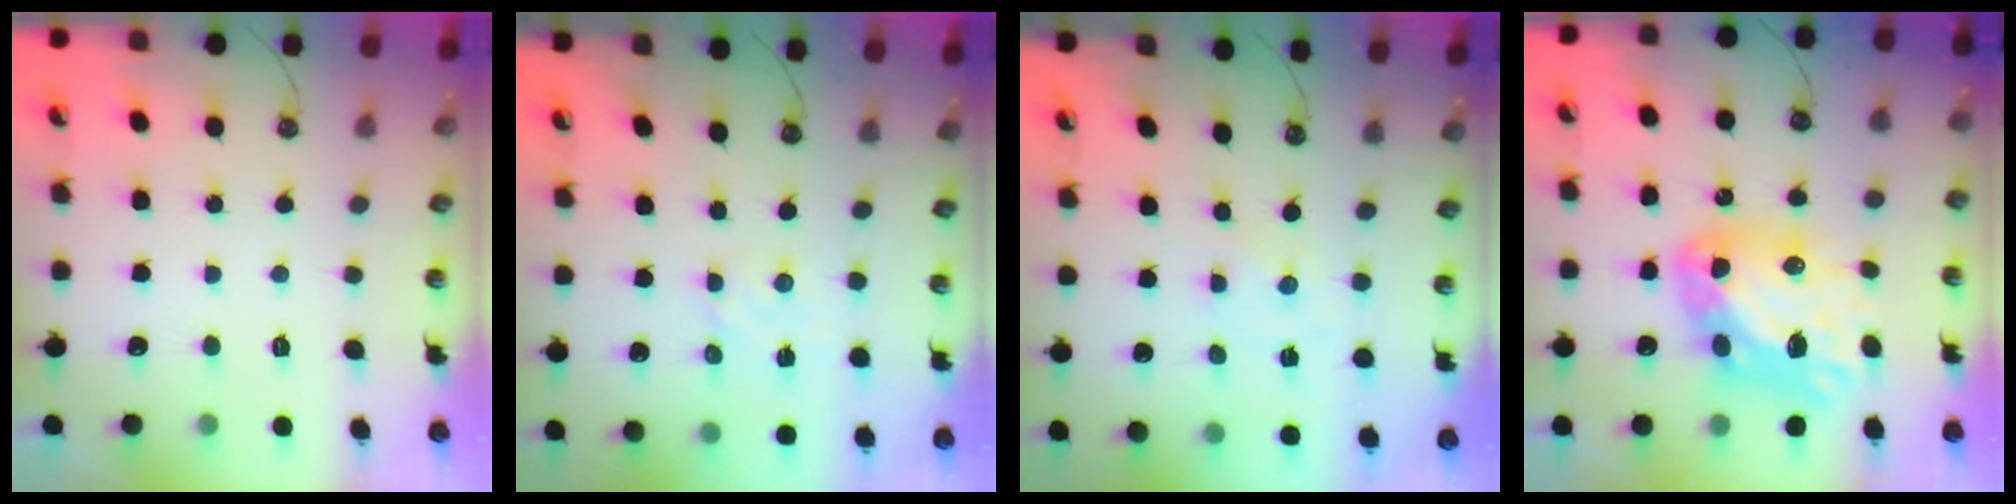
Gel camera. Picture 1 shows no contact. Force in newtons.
{"total": 1.8, "press": 1.8, "slide": 0.3}
{"total": 0.0}
{"total": 18.0, "press": 17.9, "slide": 1.8}